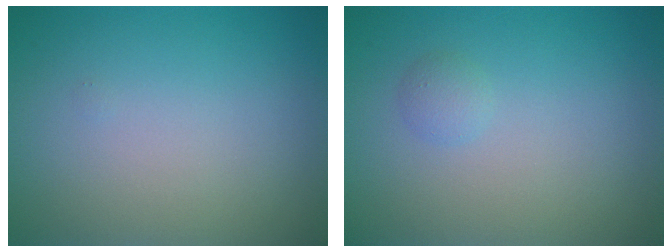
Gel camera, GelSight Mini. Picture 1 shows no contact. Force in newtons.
{"total": 0.9, "press": 0.9, "slide": 0.1}